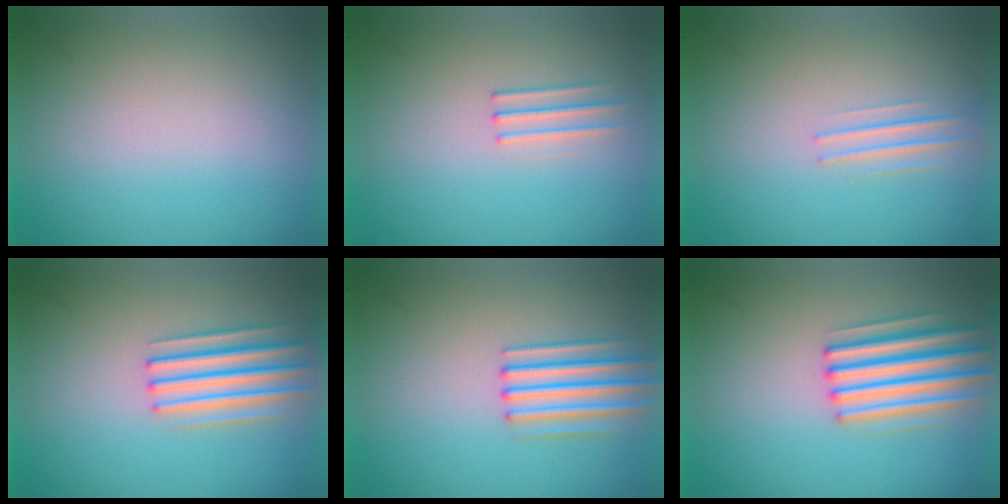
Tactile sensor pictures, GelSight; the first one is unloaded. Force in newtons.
{"total": 1.2}
{"total": 1.3}
{"total": 3.6}
{"total": 2.6}
{"total": 4.2}